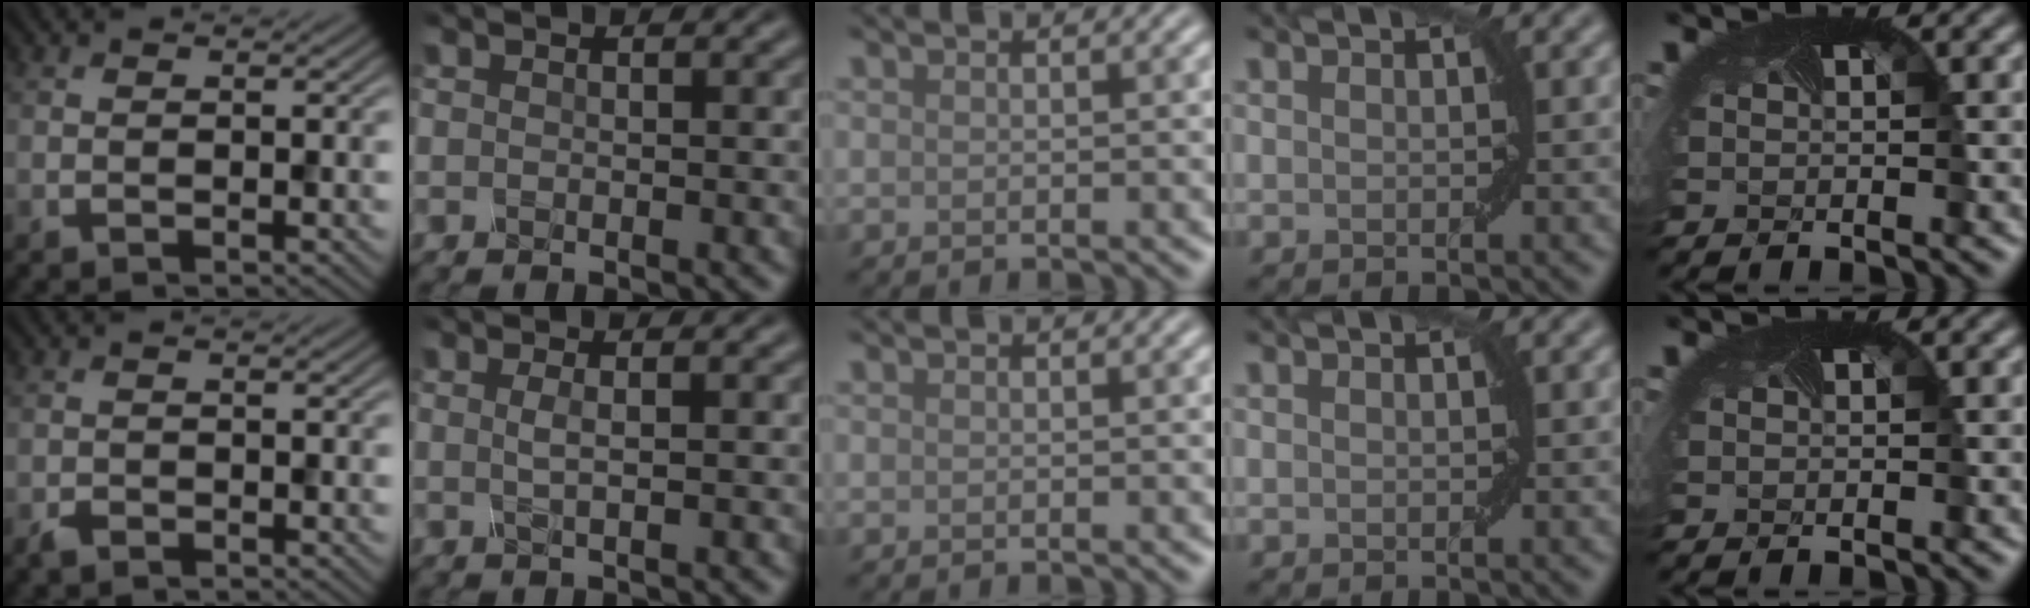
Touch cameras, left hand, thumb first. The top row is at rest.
{"thumb": {"total": 1.1, "force": [-0.8, 0.6, 0.5], "torque": [-0.009, 0.000, -0.018]}, "index": {"total": 1.3, "force": [0.3, 0.4, 1.2], "torque": [-0.023, 0.001, 0.003]}}